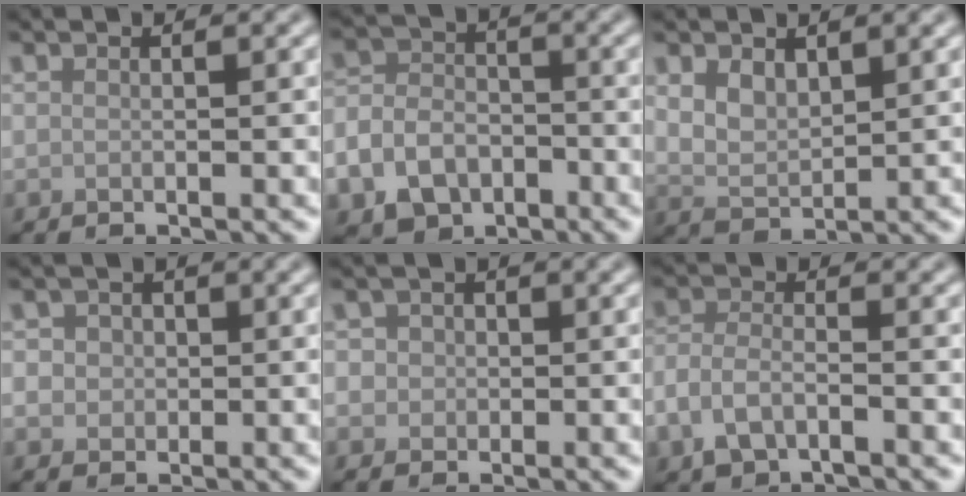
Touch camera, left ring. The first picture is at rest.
{"total": 8.5, "force": [-4.6, 6.3, 3.5], "torque": [-0.061, -0.030, -0.084]}
{"total": 2.8, "force": [1.2, 1.7, 2.0], "torque": [-0.043, -0.004, 0.028]}
{"total": 3.4, "force": [0.4, 3.1, 1.4], "torque": [-0.007, 0.017, -0.014]}
{"total": 2.9, "force": [0.4, 2.6, 1.1], "torque": [0.001, 0.013, -0.016]}
{"total": 3.2, "force": [-1.9, 1.5, 2.0], "torque": [-0.042, 0.002, -0.047]}